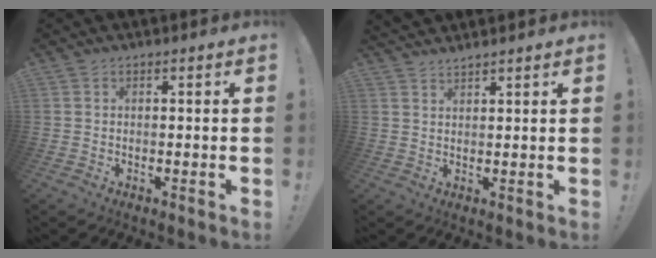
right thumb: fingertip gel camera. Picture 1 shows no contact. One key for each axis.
{"total": 2.4, "fx": 2.3, "fy": 0.1, "fz": 0.3, "tx": -0.003, "ty": -0.019, "tz": 0.044}